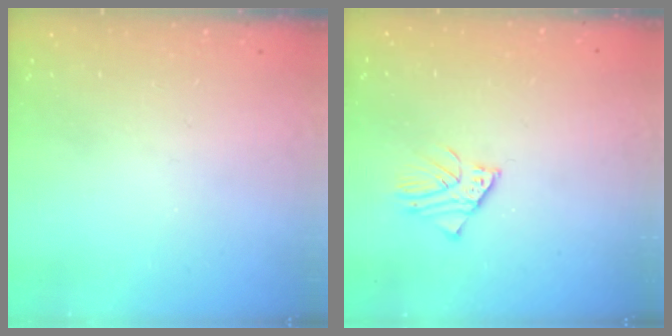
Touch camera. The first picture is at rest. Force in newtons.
{"total": 2.2, "press": 2.2, "slide": 0.1}